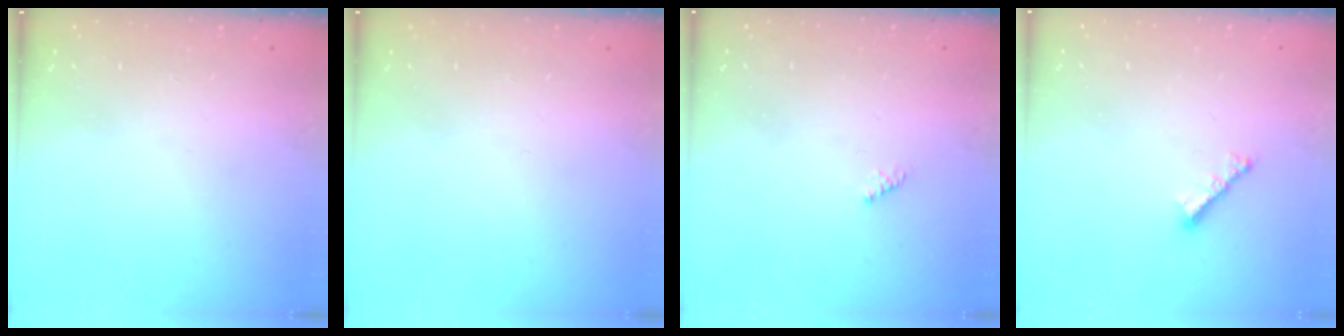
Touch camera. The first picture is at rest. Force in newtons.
{"total": 0.0}
{"total": 1.5, "press": 1.4, "slide": 0.4}
{"total": 3.0, "press": 3.0, "slide": 0.6}